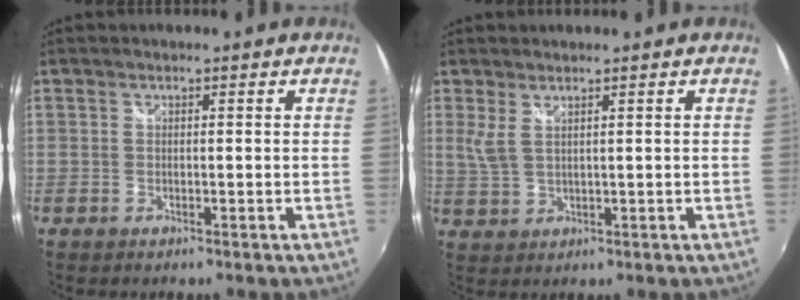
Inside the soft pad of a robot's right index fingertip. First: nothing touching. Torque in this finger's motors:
{"motor_torque": [0.03, 0.04, 0.07, 0.06]}